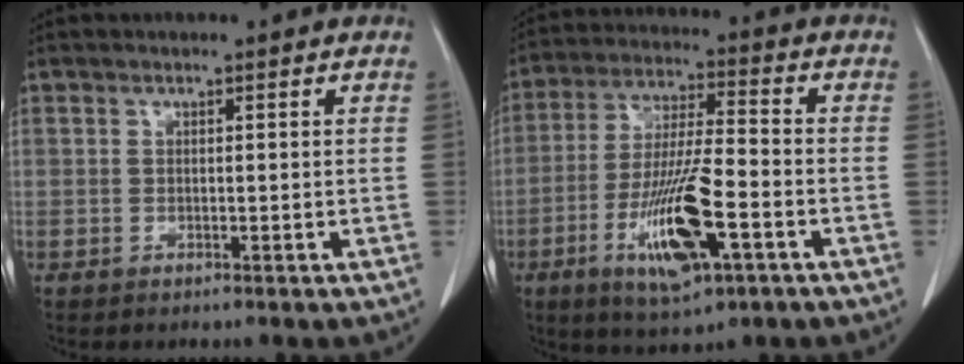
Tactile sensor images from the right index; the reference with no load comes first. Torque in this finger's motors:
{"motor_torque": [1.94, -0.12, 0.42, 0.21]}